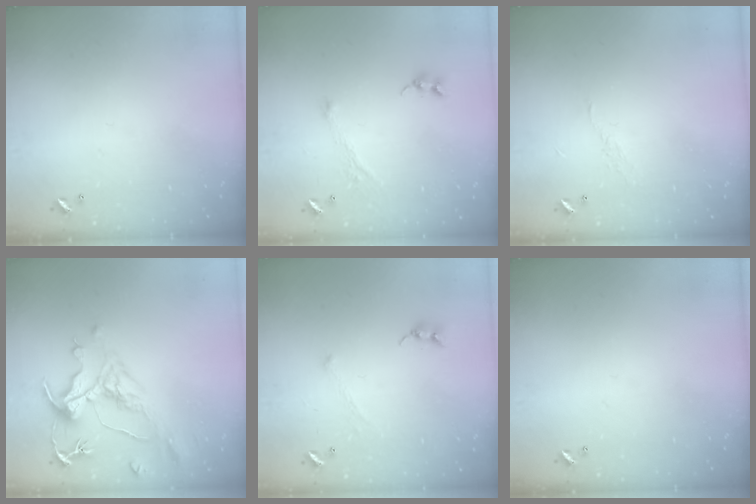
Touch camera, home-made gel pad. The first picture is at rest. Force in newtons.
{"total": 2.9, "press": 2.8, "slide": 0.4}
{"total": 6.6, "press": 6.6, "slide": 0.7}
{"total": 1.4, "press": 0.2, "slide": 1.4}
{"total": 0.6, "press": 0.6, "slide": 0.3}
{"total": 0.0}